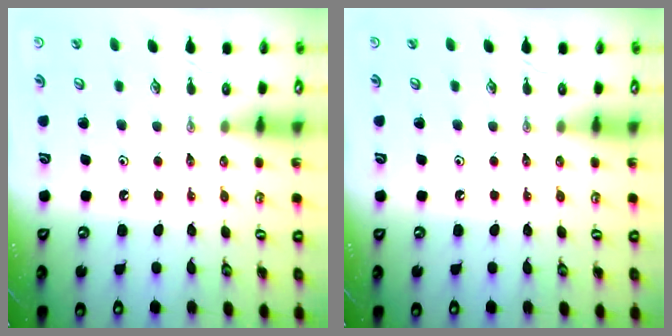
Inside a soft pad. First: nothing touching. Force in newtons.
{"total": 0.0}